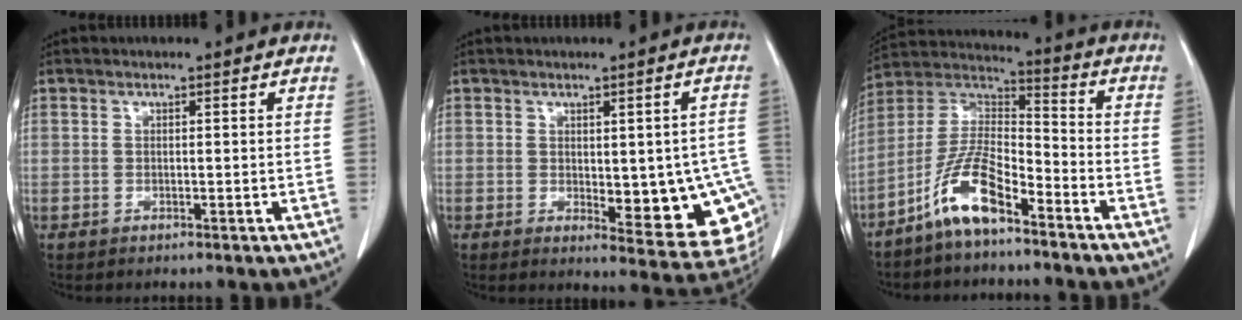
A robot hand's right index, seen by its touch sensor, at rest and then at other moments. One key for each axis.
{"total": 13.6, "fx": -2.1, "fy": 5.3, "fz": 12.4, "tx": -0.100, "ty": 0.004, "tz": -0.009}
{"total": 11.0, "fx": -7.2, "fy": 2.7, "fz": 8.0, "tx": -0.172, "ty": 0.008, "tz": -0.141}